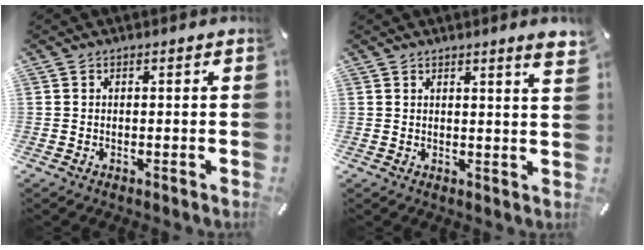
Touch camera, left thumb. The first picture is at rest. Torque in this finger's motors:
{"motor_torque": [1.41, 1.37, 1.56, -1.21, 0.25]}